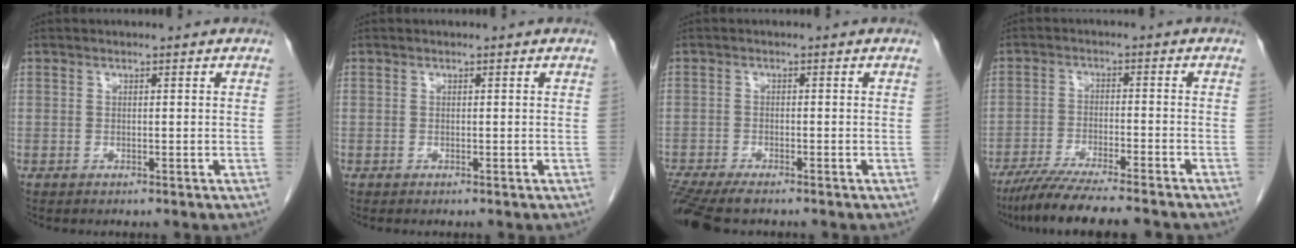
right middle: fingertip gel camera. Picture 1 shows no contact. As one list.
[{"total": 0.0}, {"total": 8.0, "force": [-6.4, 1.6, 4.4], "torque": [-0.082, -0.016, -0.112]}, {"total": 11.8, "force": [-10.1, 0.1, 6.2], "torque": [-0.089, -0.029, -0.160]}]